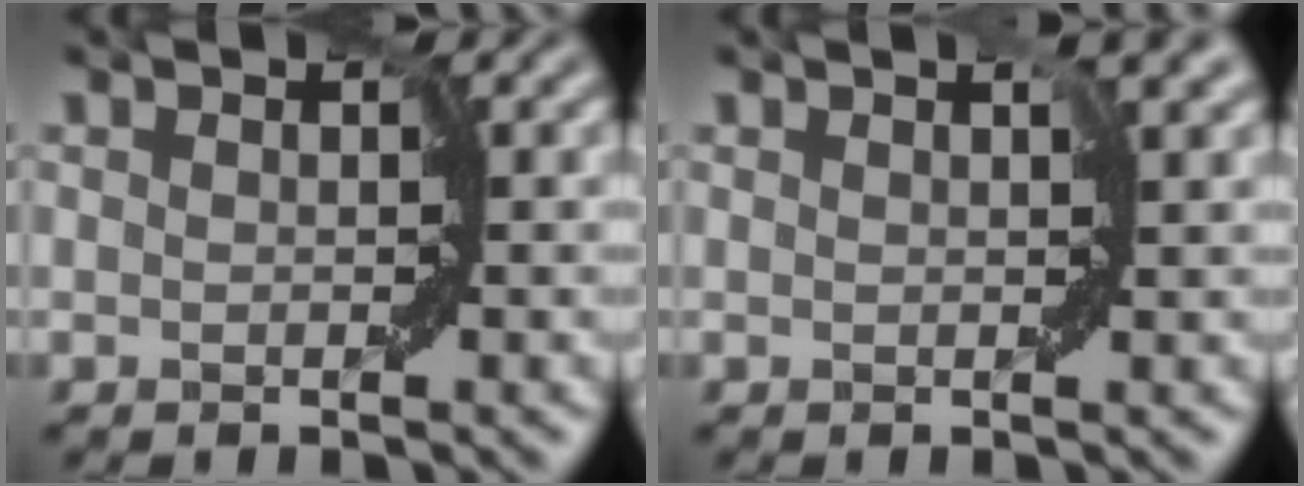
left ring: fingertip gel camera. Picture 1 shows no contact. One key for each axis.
{"total": 1.7, "fx": 0.8, "fy": 0.5, "fz": 1.4, "tx": -0.020, "ty": 0.005, "tz": 0.015}